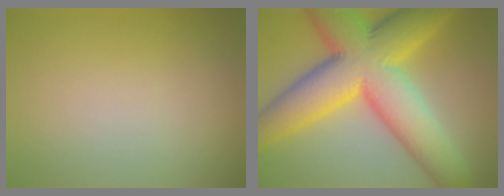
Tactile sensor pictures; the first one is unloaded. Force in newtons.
{"total": 13.6, "press": 13.6, "slide": 0.1}